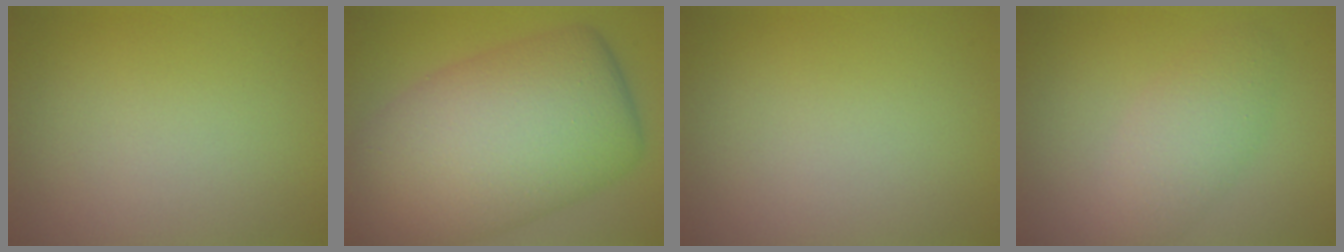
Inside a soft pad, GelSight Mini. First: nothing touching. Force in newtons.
{"total": 13.7, "press": 13.7, "slide": 0.5}
{"total": 0.0}
{"total": 3.1, "press": 3.1, "slide": 0.3}